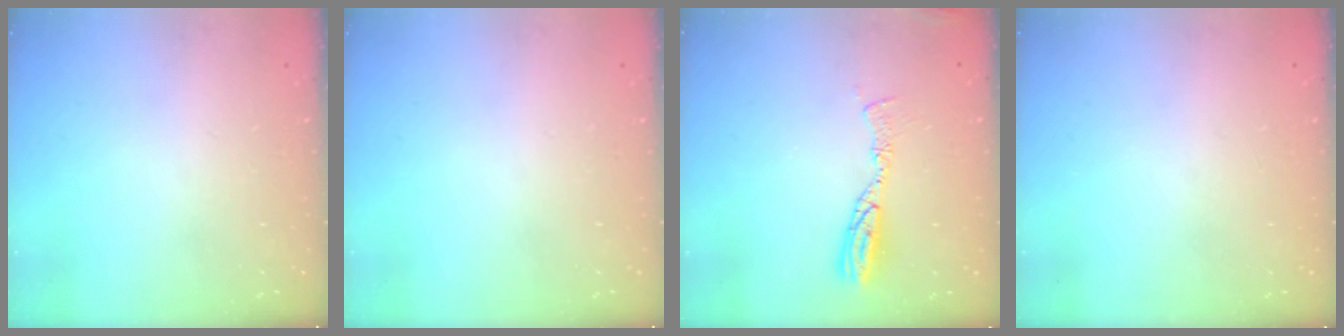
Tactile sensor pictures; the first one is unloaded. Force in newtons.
{"total": 0.0}
{"total": 9.1, "press": 9.1, "slide": 0.8}
{"total": 0.0}